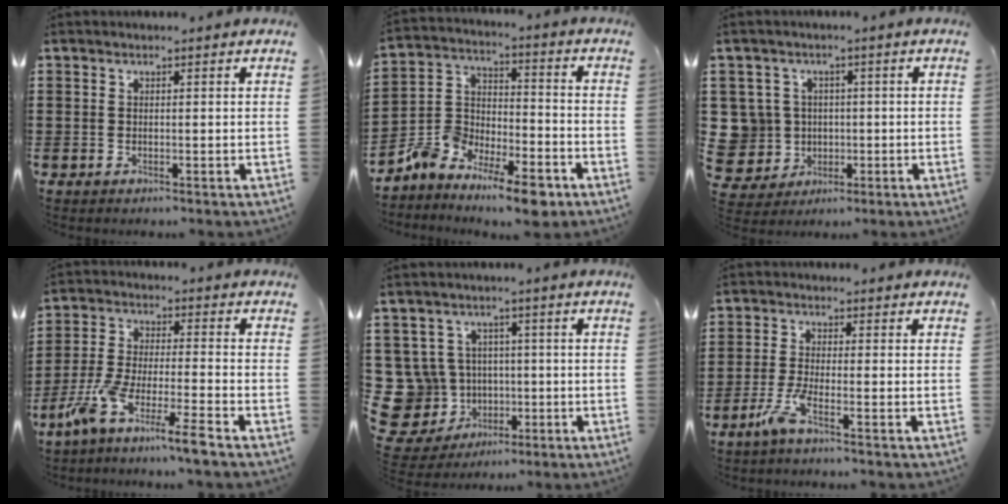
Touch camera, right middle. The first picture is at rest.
{"total": 8.9, "force": [-7.9, 2.7, 3.1], "torque": [-0.060, 0.022, -0.155]}
{"total": 7.0, "force": [0.3, 6.9, 1.5], "torque": [-0.079, 0.009, 0.007]}
{"total": 8.3, "force": [-7.0, -0.6, 4.4], "torque": [-0.110, -0.017, -0.145]}
{"total": 9.5, "force": [-0.5, 9.0, 3.0], "torque": [-0.118, 0.001, -0.006]}
{"total": 4.2, "force": [-2.4, 0.1, 3.5], "torque": [-0.087, -0.016, -0.049]}